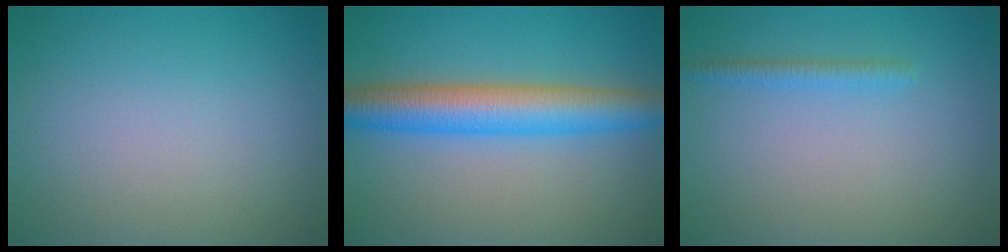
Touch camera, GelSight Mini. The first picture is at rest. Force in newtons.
{"total": 6.7, "press": 6.7, "slide": 0.1}
{"total": 1.3, "press": 1.3, "slide": 0.1}